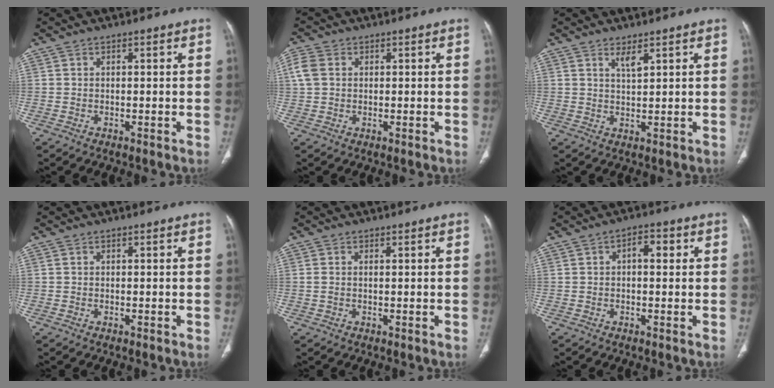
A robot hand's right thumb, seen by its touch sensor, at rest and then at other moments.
{"total": 4.3, "force": [0.9, 3.4, 2.5], "torque": [-0.059, 0.010, 0.015]}
{"total": 2.4, "force": [1.7, 0.6, 1.7], "torque": [-0.025, -0.014, 0.033]}
{"total": 0.0}
{"total": 1.4, "force": [0.1, 0.8, 1.1], "torque": [-0.040, 0.009, 0.006]}
{"total": 3.2, "force": [0.6, 1.7, 2.7], "torque": [-0.029, 0.009, 0.003]}